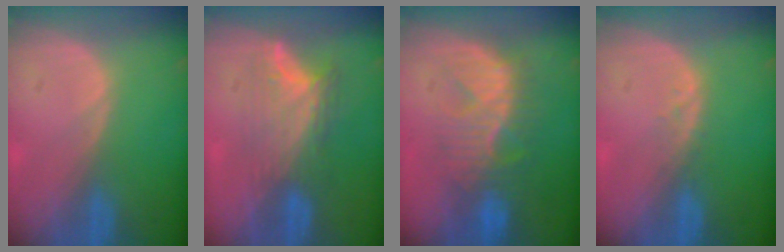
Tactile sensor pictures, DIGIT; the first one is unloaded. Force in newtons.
{"total": 7.9, "press": 6.8, "slide": 4.1}
{"total": 8.5, "press": 8.3, "slide": 1.7}
{"total": 1.3, "press": 1.3, "slide": 0.2}